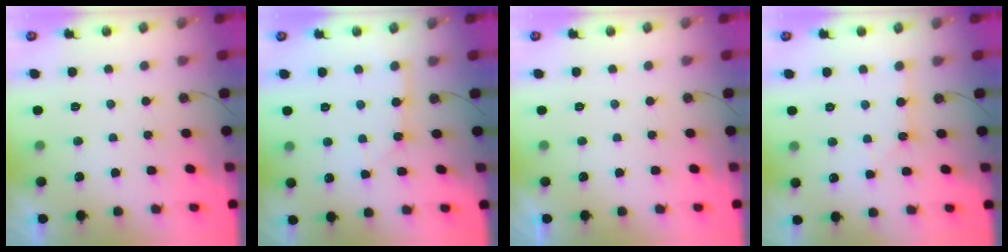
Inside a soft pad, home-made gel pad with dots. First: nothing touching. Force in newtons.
{"total": 2.2, "press": 2.2, "slide": 0.3}
{"total": 0.0}
{"total": 1.1, "press": 1.1, "slide": 0.2}